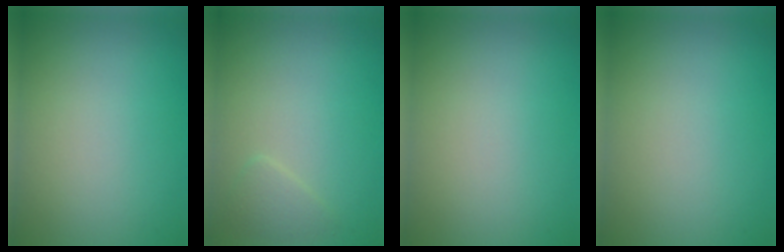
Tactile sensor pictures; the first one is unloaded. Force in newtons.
{"total": 1.3, "press": 1.3, "slide": 0.0}
{"total": 0.0}
{"total": 0.0}